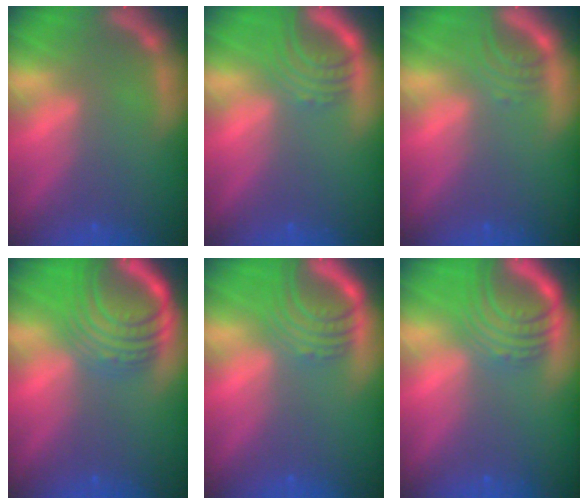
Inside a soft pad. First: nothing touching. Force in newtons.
{"total": 4.5}
{"total": 2.5}
{"total": 10.0}
{"total": 6.1}
{"total": 7.6}